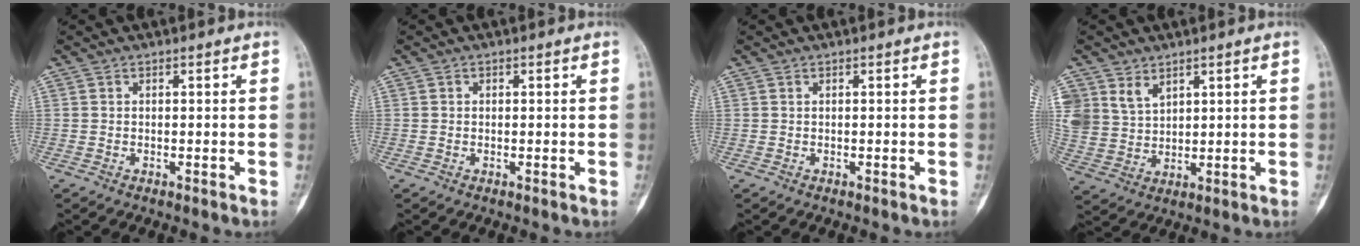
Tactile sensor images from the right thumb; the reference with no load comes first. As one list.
[{"total": 0.0}, {"total": 0.0}, {"total": 8.3, "force": [4.8, 6.1, 3.2], "torque": [-0.051, -0.016, 0.109]}]